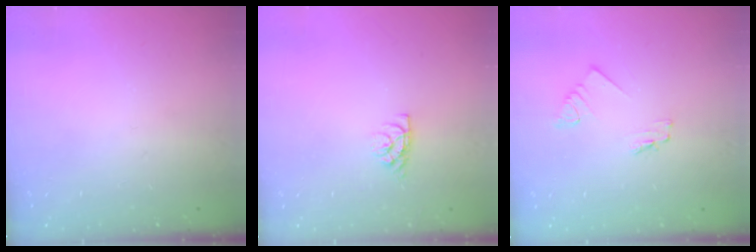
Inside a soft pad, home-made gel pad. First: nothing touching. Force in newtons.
{"total": 4.6, "press": 4.6, "slide": 0.5}
{"total": 1.8, "press": 1.7, "slide": 0.2}